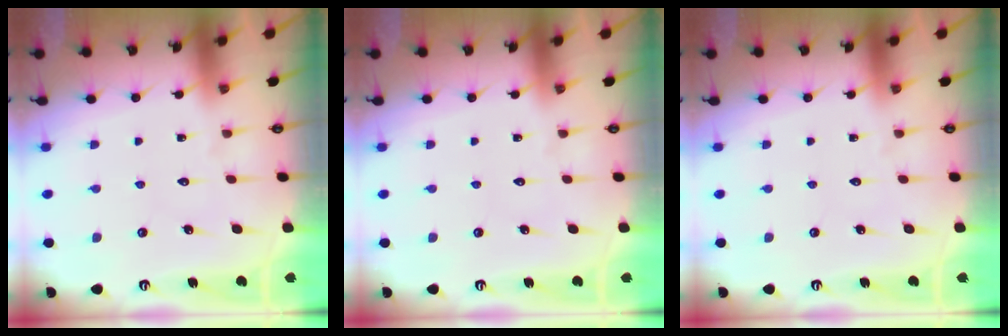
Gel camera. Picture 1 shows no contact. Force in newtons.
{"total": 0.0}
{"total": 0.0}